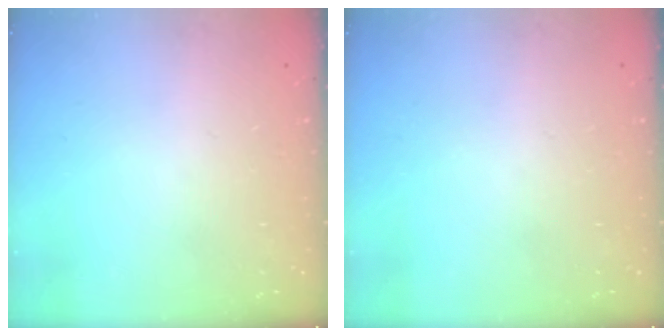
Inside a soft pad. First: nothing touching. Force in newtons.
{"total": 0.0}